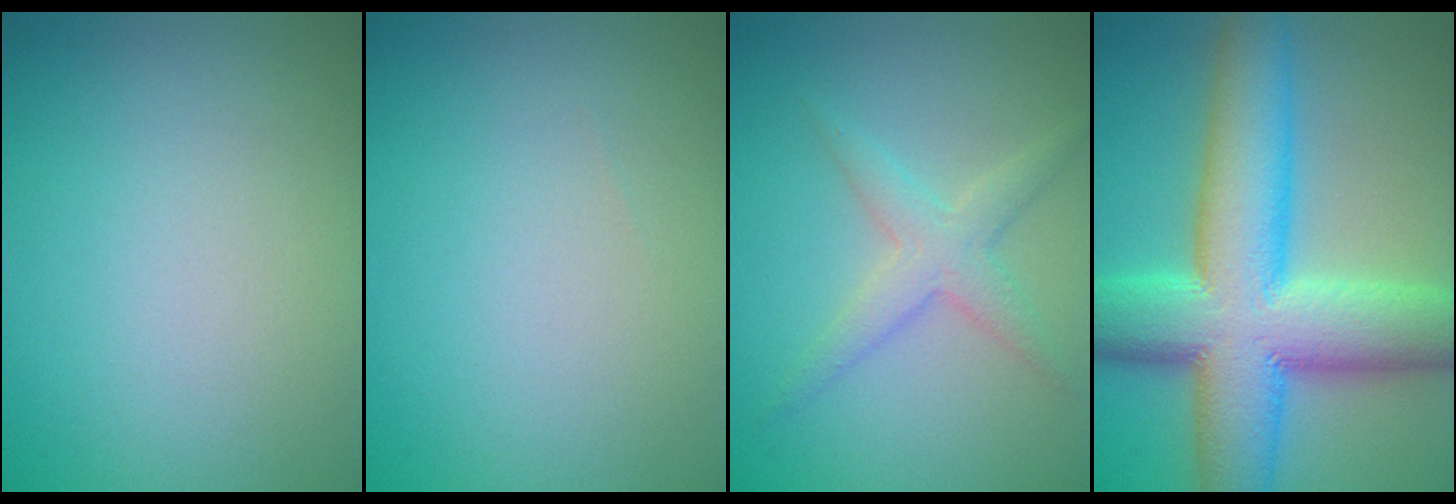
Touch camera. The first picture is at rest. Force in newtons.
{"total": 0.0}
{"total": 2.7, "press": 2.7, "slide": 0.1}
{"total": 13.3, "press": 13.3, "slide": 0.3}